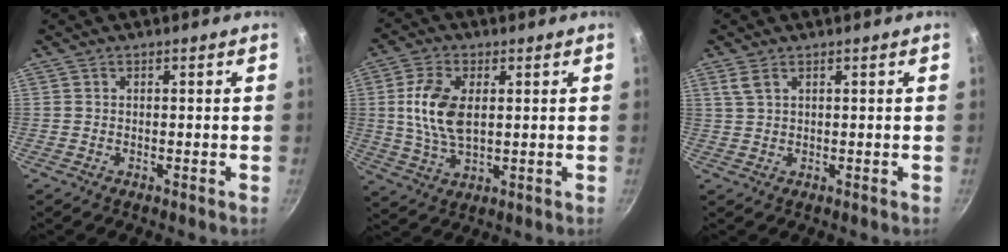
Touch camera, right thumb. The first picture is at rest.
{"total": 10.5, "force": [1.7, 5.8, 8.5], "torque": [-0.165, -0.003, 0.033]}
{"total": 2.5, "force": [1.4, 1.2, 1.7], "torque": [-0.033, -0.002, 0.031]}